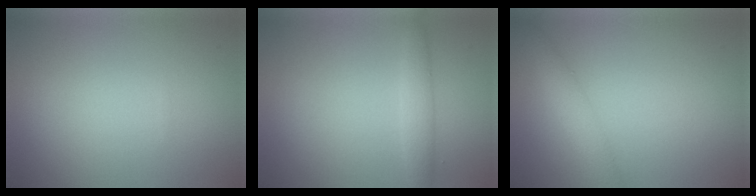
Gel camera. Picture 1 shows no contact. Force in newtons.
{"total": 1.9, "press": 1.8, "slide": 0.1}
{"total": 2.2, "press": 2.2, "slide": 0.1}